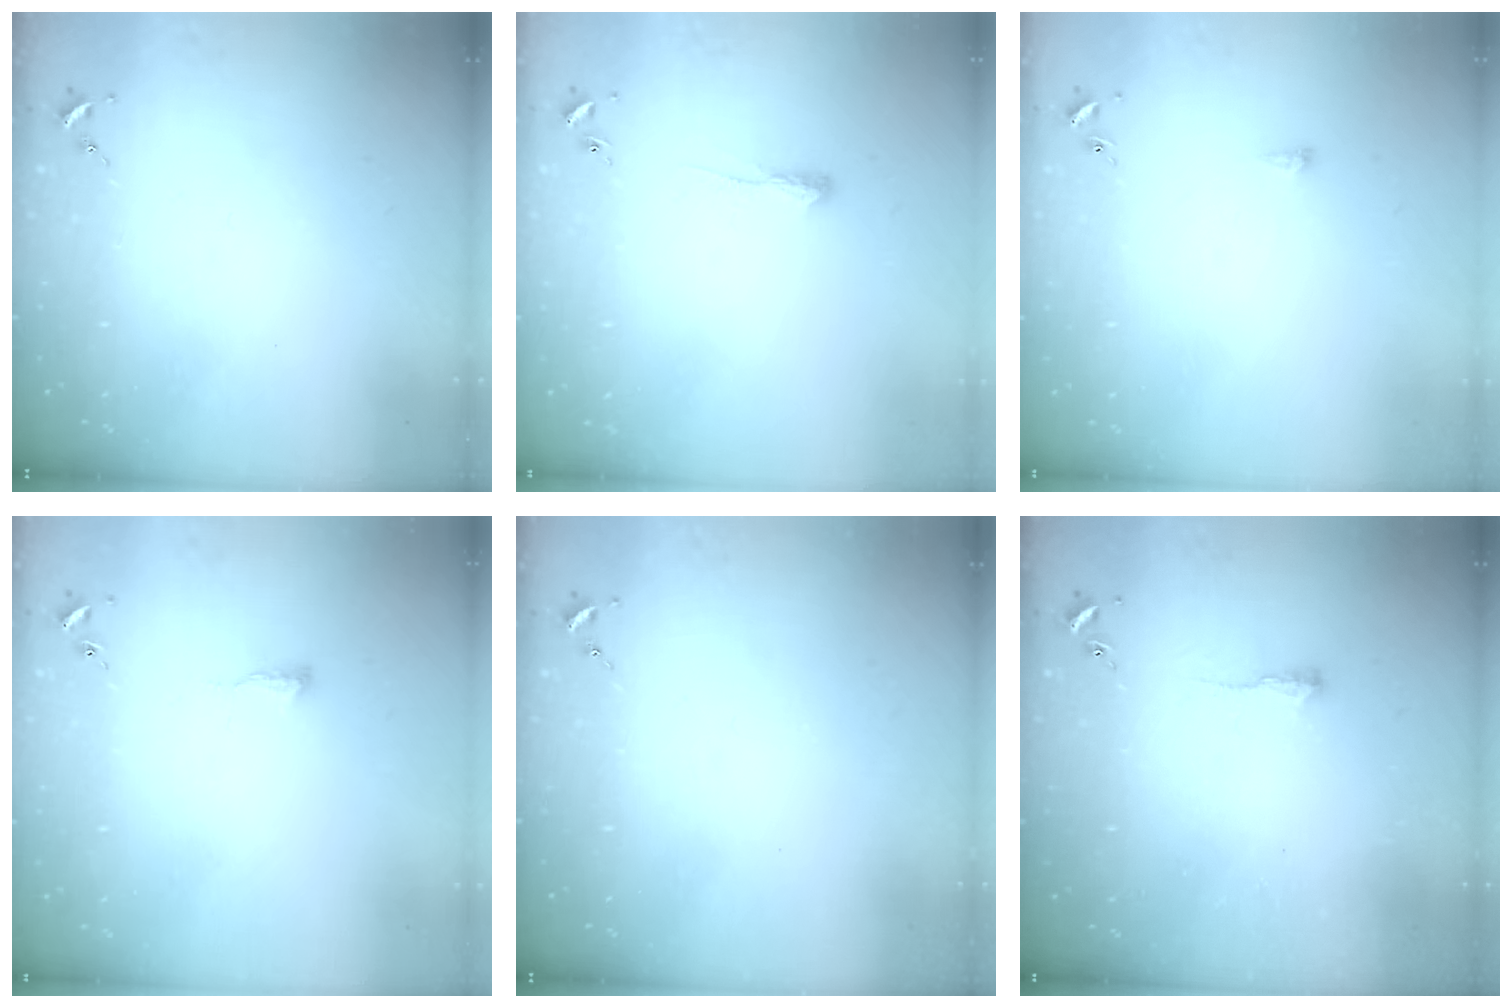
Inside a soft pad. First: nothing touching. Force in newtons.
{"total": 4.9, "press": 4.8, "slide": 0.8}
{"total": 2.9, "press": 2.9, "slide": 0.5}
{"total": 6.5, "press": 6.5, "slide": 0.5}
{"total": 0.0}
{"total": 5.1, "press": 5.0, "slide": 0.9}